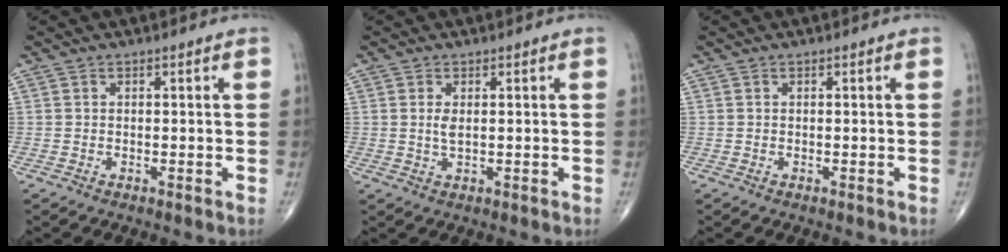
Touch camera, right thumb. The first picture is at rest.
{"total": 2.2, "force": [0.4, 0.9, 2.0], "torque": [-0.040, -0.004, 0.011]}
{"total": 0.0}